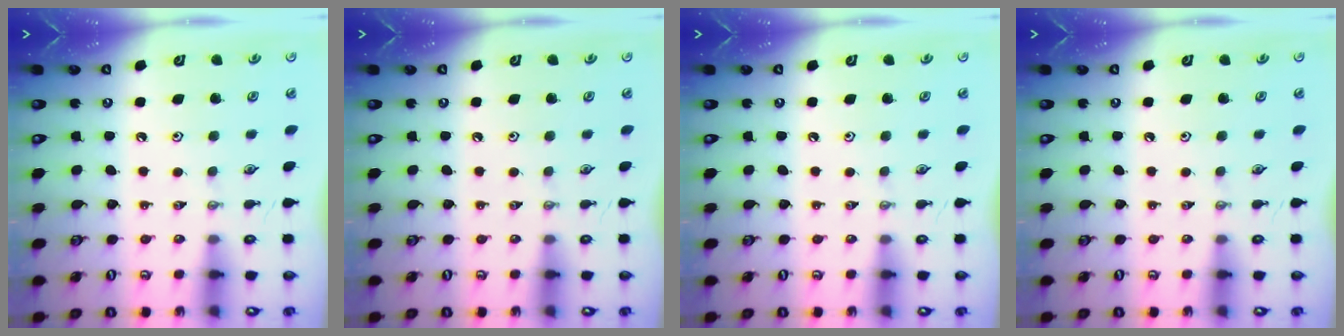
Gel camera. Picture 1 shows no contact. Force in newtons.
{"total": 0.0}
{"total": 0.0}
{"total": 0.0}